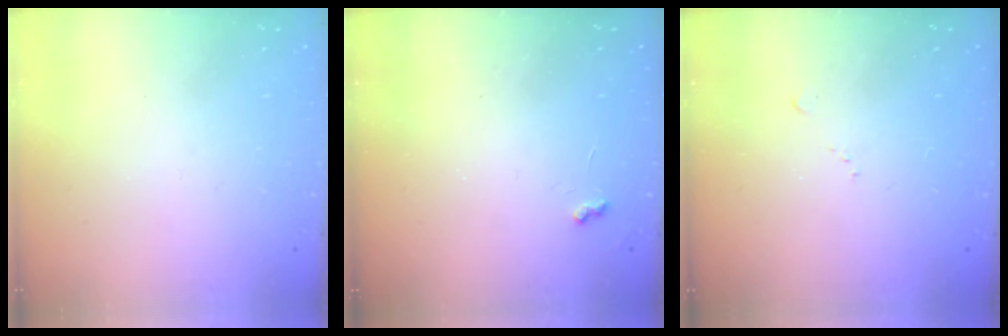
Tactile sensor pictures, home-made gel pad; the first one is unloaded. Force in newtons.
{"total": 3.0, "press": 3.0, "slide": 0.4}
{"total": 4.4, "press": 4.3, "slide": 0.7}